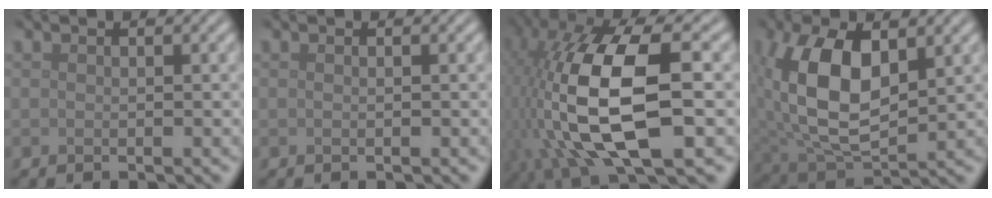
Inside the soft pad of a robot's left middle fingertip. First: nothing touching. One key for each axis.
{"total": 0.0}
{"total": 14.9, "fx": -0.7, "fy": 7.1, "fz": 13.1, "tx": -0.290, "ty": -0.015, "tz": -0.005}
{"total": 9.9, "fx": 1.8, "fy": 5.5, "fz": 8.0, "tx": -0.171, "ty": 0.002, "tz": 0.032}